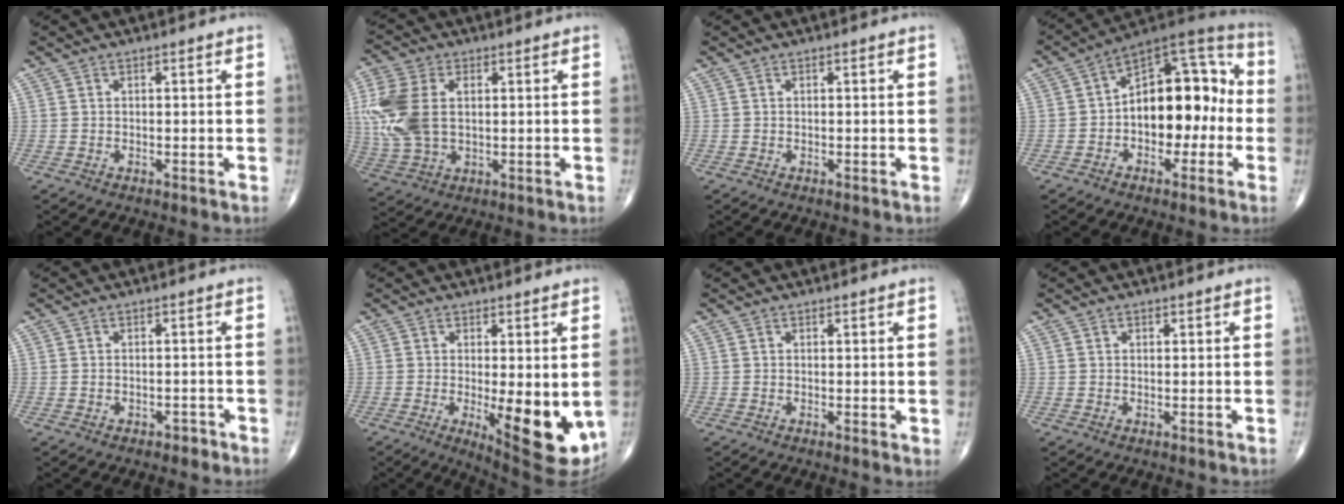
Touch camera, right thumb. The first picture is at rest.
{"total": 14.0, "force": [1.7, 8.8, 10.8], "torque": [-0.264, 0.004, 0.037]}
{"total": 0.0}
{"total": 16.6, "force": [-1.5, 10.0, 13.2], "torque": [-0.148, 0.051, -0.033]}
{"total": 1.4, "force": [-0.9, 1.0, 0.5], "torque": [-0.008, 0.012, -0.012]}
{"total": 12.8, "force": [-2.0, 4.3, 11.8], "torque": [-0.149, -0.028, -0.014]}
{"total": 0.8, "force": [0.3, 0.3, 0.7], "torque": [-0.013, -0.004, 0.001]}
{"total": 0.8, "force": [0.4, 0.6, 0.3], "torque": [0.000, -0.001, 0.005]}